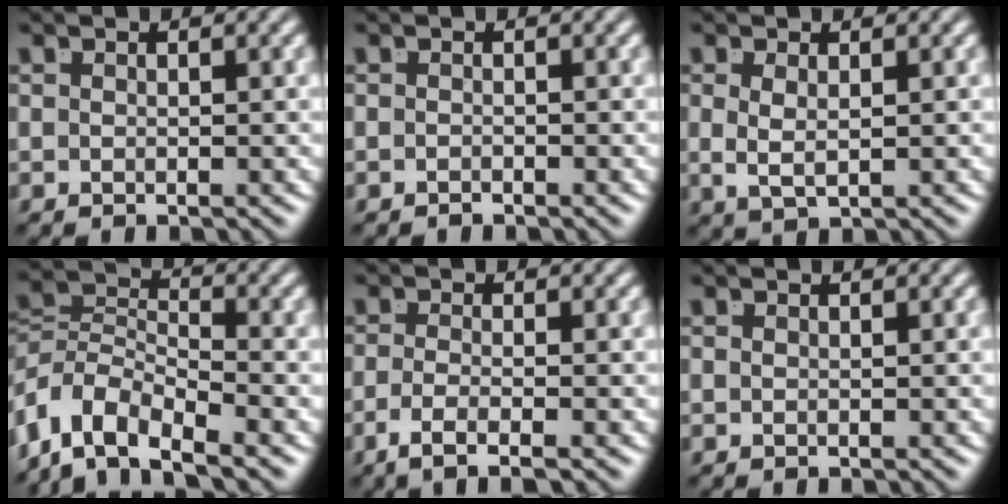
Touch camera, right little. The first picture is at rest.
{"total": 0.9, "force": [-0.6, -0.7, -0.2], "torque": [0.002, -0.006, -0.008]}
{"total": 1.9, "force": [0.3, 0.5, 1.8], "torque": [-0.039, -0.015, 0.019]}
{"total": 8.3, "force": [-4.0, 5.6, 4.6], "torque": [-0.107, -0.038, -0.059]}
{"total": 3.0, "force": [-2.1, -0.3, 2.1], "torque": [-0.043, -0.014, -0.029]}
{"total": 0.7, "force": [0.1, -0.7, 0.0], "torque": [0.004, -0.004, 0.005]}